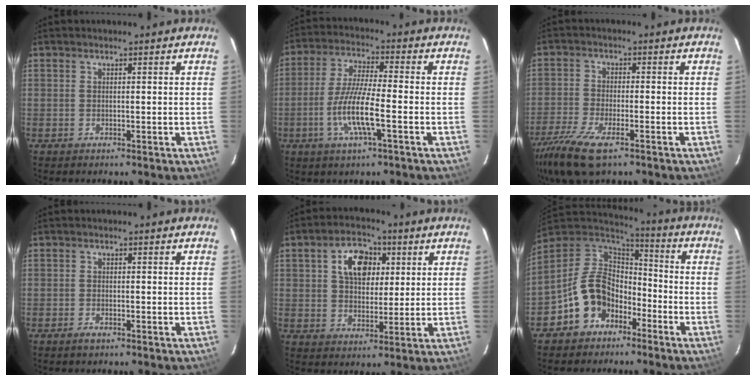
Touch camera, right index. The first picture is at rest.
{"total": 9.5, "force": [-3.3, 0.9, 8.9], "torque": [-0.185, -0.006, -0.064]}
{"total": 12.2, "force": [-8.2, 3.9, 8.2], "torque": [-0.193, -0.040, -0.158]}
{"total": 1.5, "force": [-1.1, 0.6, 0.9], "torque": [-0.018, -0.002, -0.022]}
{"total": 9.6, "force": [3.0, 6.5, 6.3], "torque": [-0.107, 0.027, 0.054]}
{"total": 13.8, "force": [-7.1, 10.2, 5.9], "torque": [-0.137, 0.031, -0.119]}